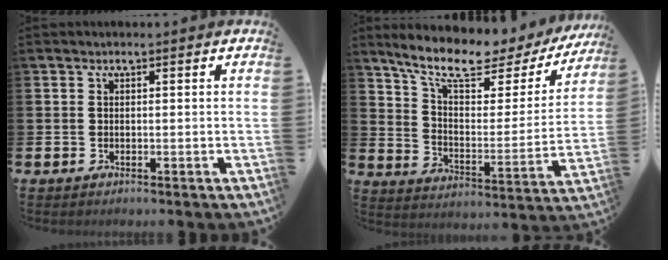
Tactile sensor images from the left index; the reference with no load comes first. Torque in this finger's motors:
{"motor_torque": [1.82, -0.32, 0.26, 0.21]}